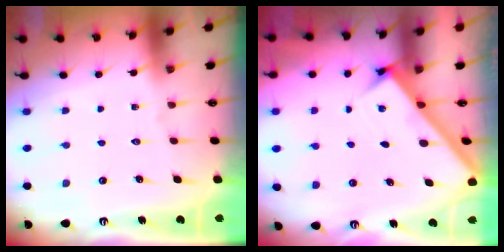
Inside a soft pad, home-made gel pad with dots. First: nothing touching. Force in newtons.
{"total": 2.5, "press": 2.5, "slide": 0.3}